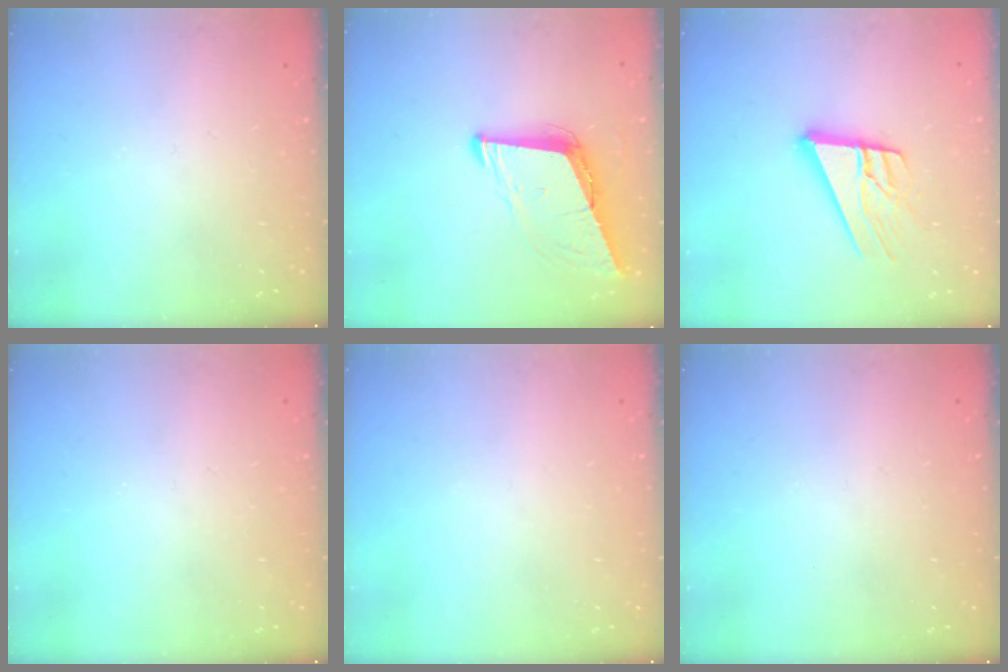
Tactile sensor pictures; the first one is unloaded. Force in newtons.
{"total": 8.9, "press": 8.2, "slide": 3.5}
{"total": 14.1, "press": 13.9, "slide": 2.4}
{"total": 0.0}
{"total": 0.0}
{"total": 0.0}